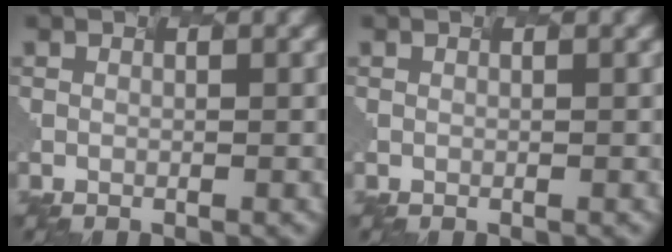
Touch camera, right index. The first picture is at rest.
{"total": 0.0}